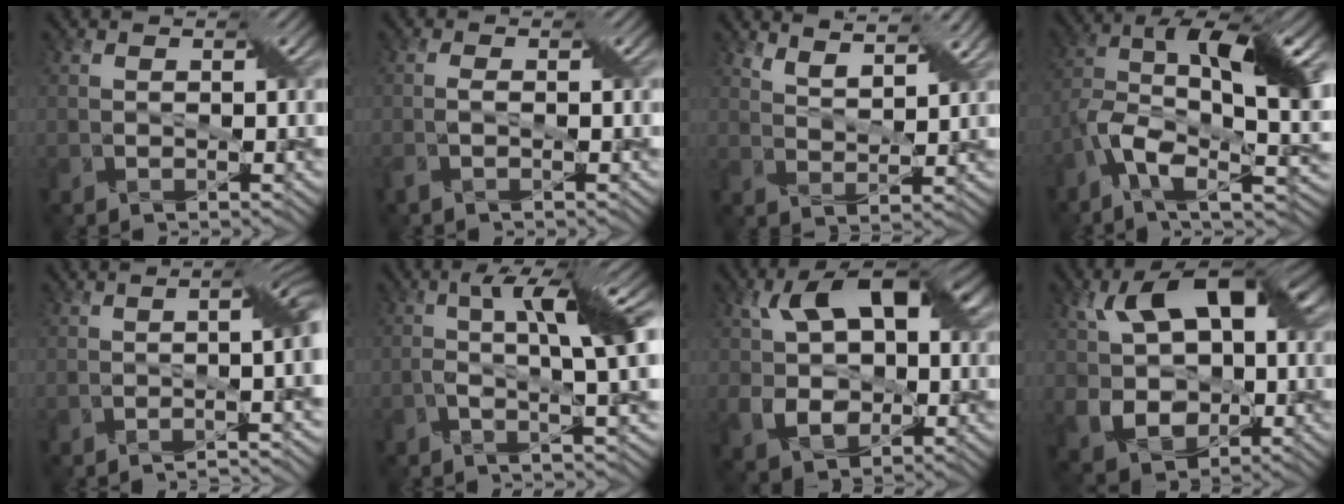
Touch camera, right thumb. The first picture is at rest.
{"total": 1.2, "force": [-0.6, 0.1, 1.1], "torque": [-0.028, 0.007, -0.015]}
{"total": 5.6, "force": [4.4, 1.5, 3.1], "torque": [-0.061, -0.008, 0.087]}
{"total": 14.2, "force": [-2.2, 6.1, 12.7], "torque": [-0.244, 0.004, -0.044]}
{"total": 8.2, "force": [-2.4, 2.0, 7.5], "torque": [-0.077, 0.005, -0.043]}
{"total": 8.6, "force": [0.1, 1.3, 8.5], "torque": [-0.137, 0.016, -0.004]}
{"total": 11.9, "force": [2.3, 7.5, 8.9], "torque": [-0.160, 0.005, 0.033]}
{"total": 13.4, "force": [2.6, 8.7, 9.8], "torque": [-0.186, 0.007, 0.047]}